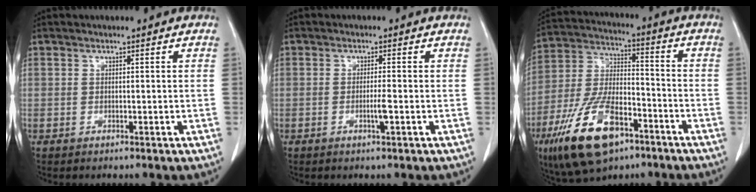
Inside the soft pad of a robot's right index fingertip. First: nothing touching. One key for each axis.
{"total": 2.0, "fx": -0.7, "fy": -0.2, "fz": 1.9, "tx": -0.038, "ty": -0.003, "tz": -0.012}
{"total": 16.4, "fx": -9.1, "fy": 7.0, "fz": 11.7, "tx": -0.241, "ty": -0.002, "tz": -0.160}